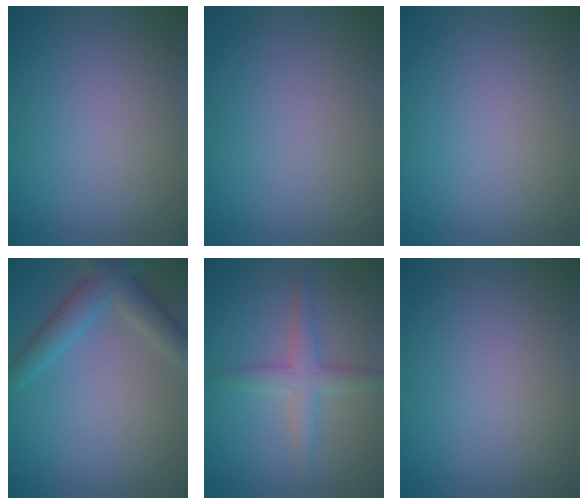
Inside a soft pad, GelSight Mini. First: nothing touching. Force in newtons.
{"total": 0.0}
{"total": 0.0}
{"total": 4.1, "press": 4.1, "slide": 0.2}
{"total": 2.9, "press": 2.9, "slide": 0.1}
{"total": 0.0}